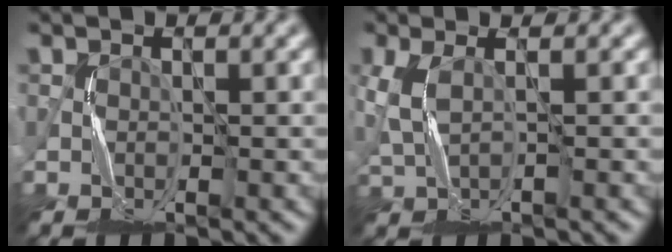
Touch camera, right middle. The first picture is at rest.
{"total": 2.2, "force": [0.4, 0.9, 2.0], "torque": [-0.055, 0.005, 0.009]}